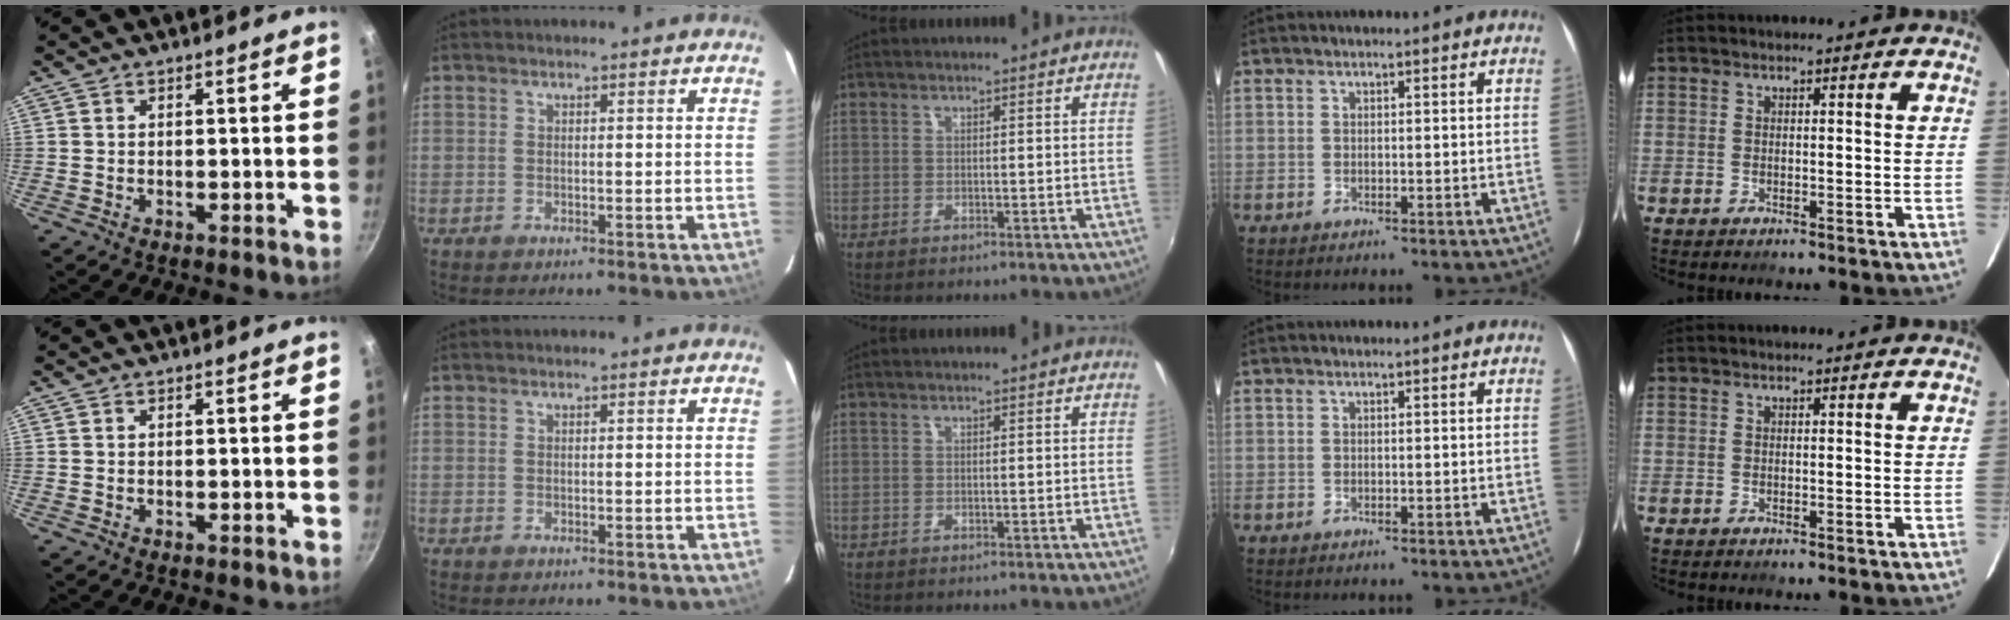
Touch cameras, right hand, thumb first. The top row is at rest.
{}